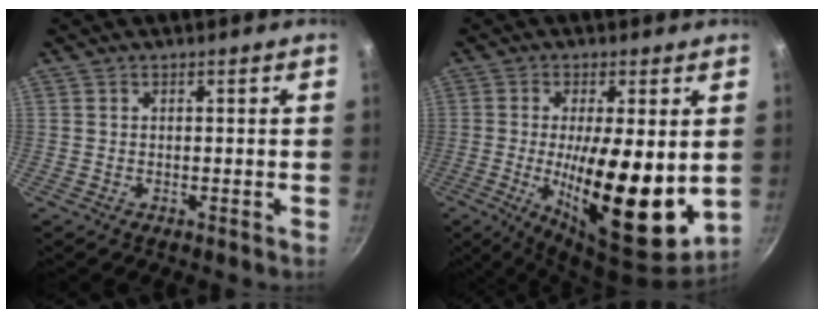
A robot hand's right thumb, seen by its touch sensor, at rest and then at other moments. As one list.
[{"total": 18.1, "force": [-1.0, 5.8, 17.1], "torque": [-0.262, -0.025, -0.012]}]